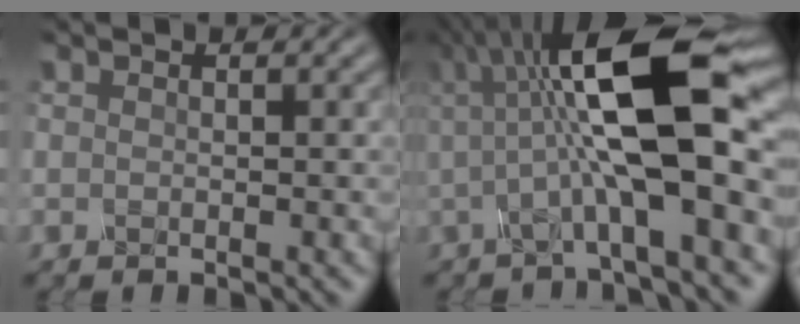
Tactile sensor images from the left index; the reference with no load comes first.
{"total": 12.2, "force": [1.6, 3.1, 11.7], "torque": [-0.193, 0.022, 0.024]}